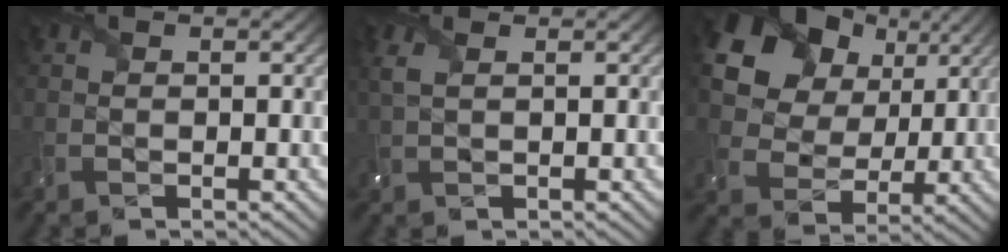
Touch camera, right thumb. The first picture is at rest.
{"total": 2.0, "force": [1.0, 0.7, 1.6], "torque": [-0.050, 0.005, 0.020]}
{"total": 16.6, "force": [7.9, 12.0, 8.2], "torque": [-0.207, 0.056, 0.149]}